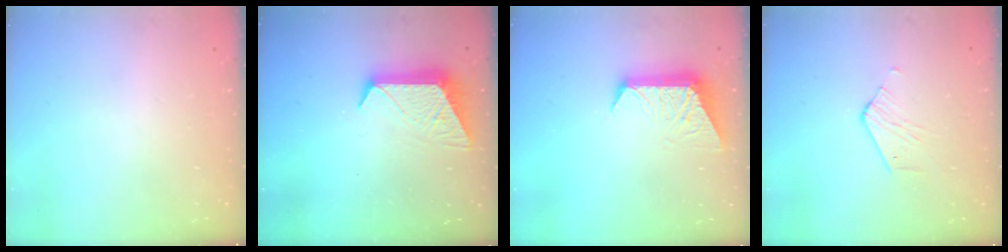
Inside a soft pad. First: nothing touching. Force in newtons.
{"total": 10.0, "press": 10.0, "slide": 0.5}
{"total": 9.7, "press": 9.7, "slide": 0.2}
{"total": 2.4, "press": 2.4, "slide": 0.2}